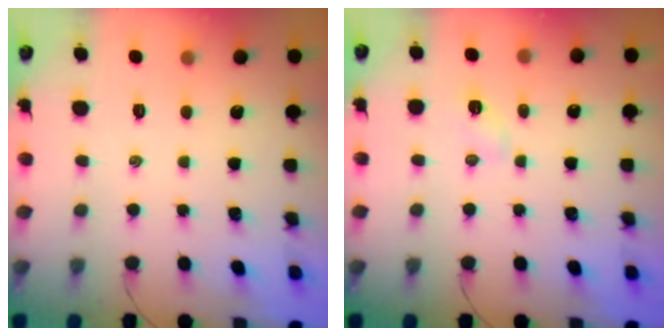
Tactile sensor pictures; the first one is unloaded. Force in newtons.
{"total": 3.2, "press": 3.0, "slide": 0.9}